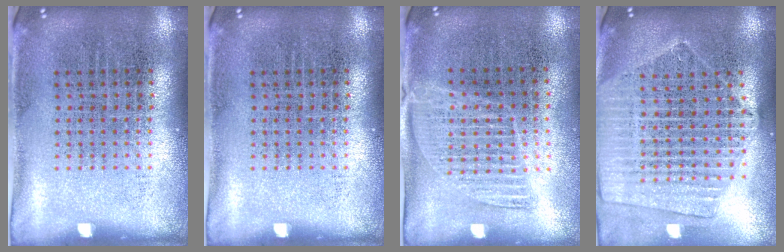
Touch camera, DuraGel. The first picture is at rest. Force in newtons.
{"total": 0.0}
{"total": 1.3, "press": 1.1, "slide": 0.6}
{"total": 2.2, "press": 2.0, "slide": 1.0}